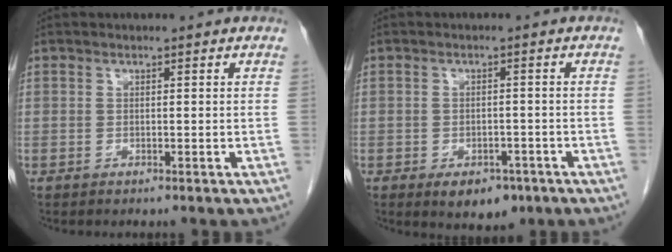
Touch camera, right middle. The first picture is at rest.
{"total": 5.5, "force": [-3.3, 3.1, 3.2], "torque": [-0.037, 0.001, -0.038]}